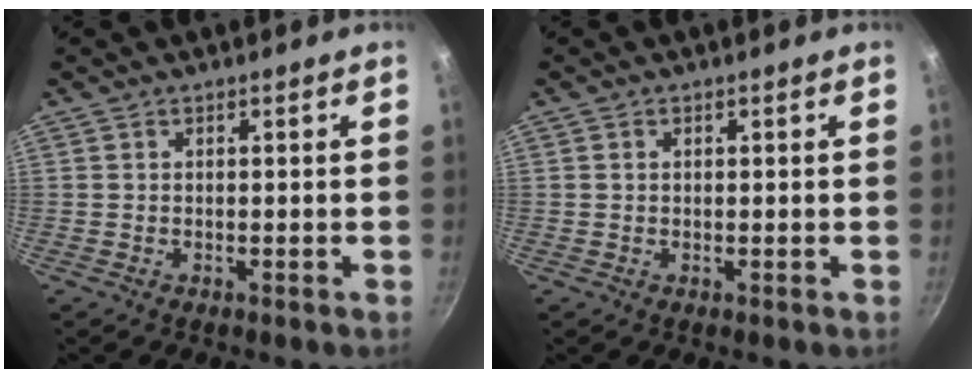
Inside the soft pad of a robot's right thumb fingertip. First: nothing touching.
{"total": 0.8, "force": [0.2, 0.6, 0.5], "torque": [-0.006, 0.004, 0.003]}